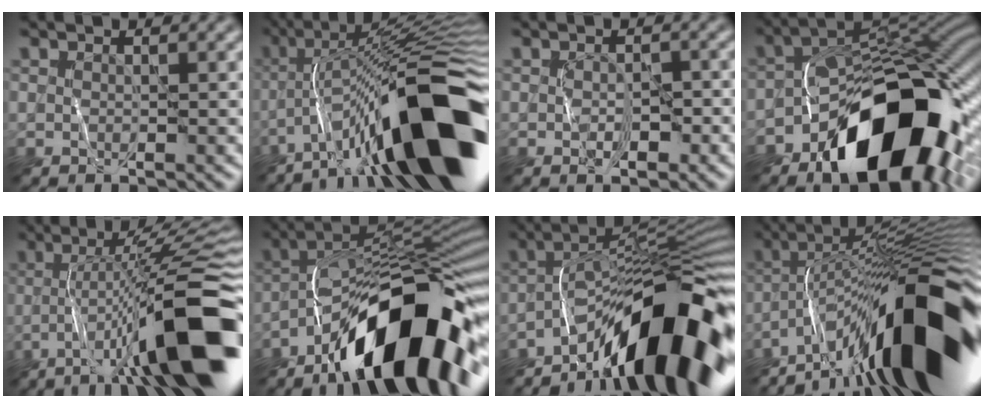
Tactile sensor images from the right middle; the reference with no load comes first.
{"total": 16.1, "force": [-7.2, 3.1, 14.0], "torque": [-0.214, 0.031, -0.120]}
{"total": 2.2, "force": [-0.9, 1.3, 1.6], "torque": [-0.022, -0.001, -0.015]}
{"total": 15.3, "force": [-7.3, 8.2, 10.6], "torque": [-0.122, 0.010, -0.136]}
{"total": 13.1, "force": [-4.3, 2.0, 12.2], "torque": [-0.190, 0.012, -0.070]}
{"total": 14.7, "force": [-8.3, 4.4, 11.3], "torque": [-0.165, 0.018, -0.152]}
{"total": 13.3, "force": [-7.8, 2.9, 10.4], "torque": [-0.145, 0.022, -0.140]}
{"total": 16.6, "force": [-8.6, 3.4, 13.7], "torque": [-0.196, 0.034, -0.156]}